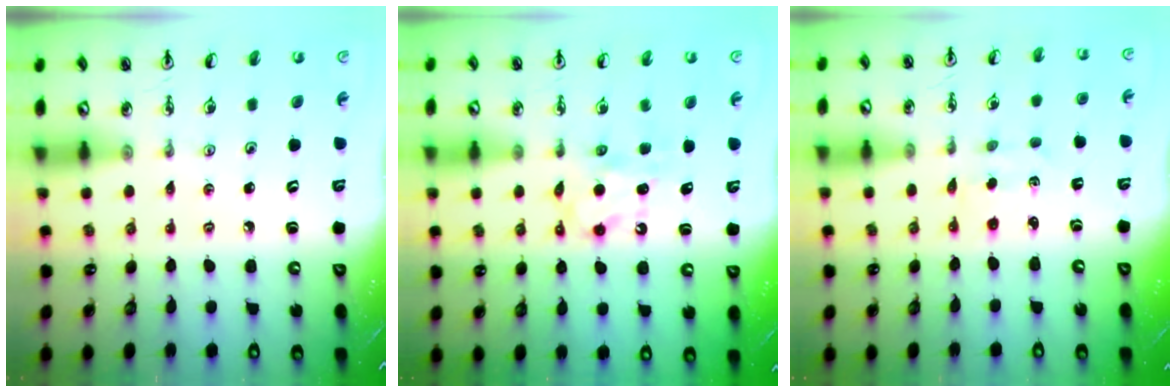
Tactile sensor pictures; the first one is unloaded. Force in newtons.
{"total": 6.4, "press": 6.4, "slide": 0.3}
{"total": 1.3, "press": 1.2, "slide": 0.6}